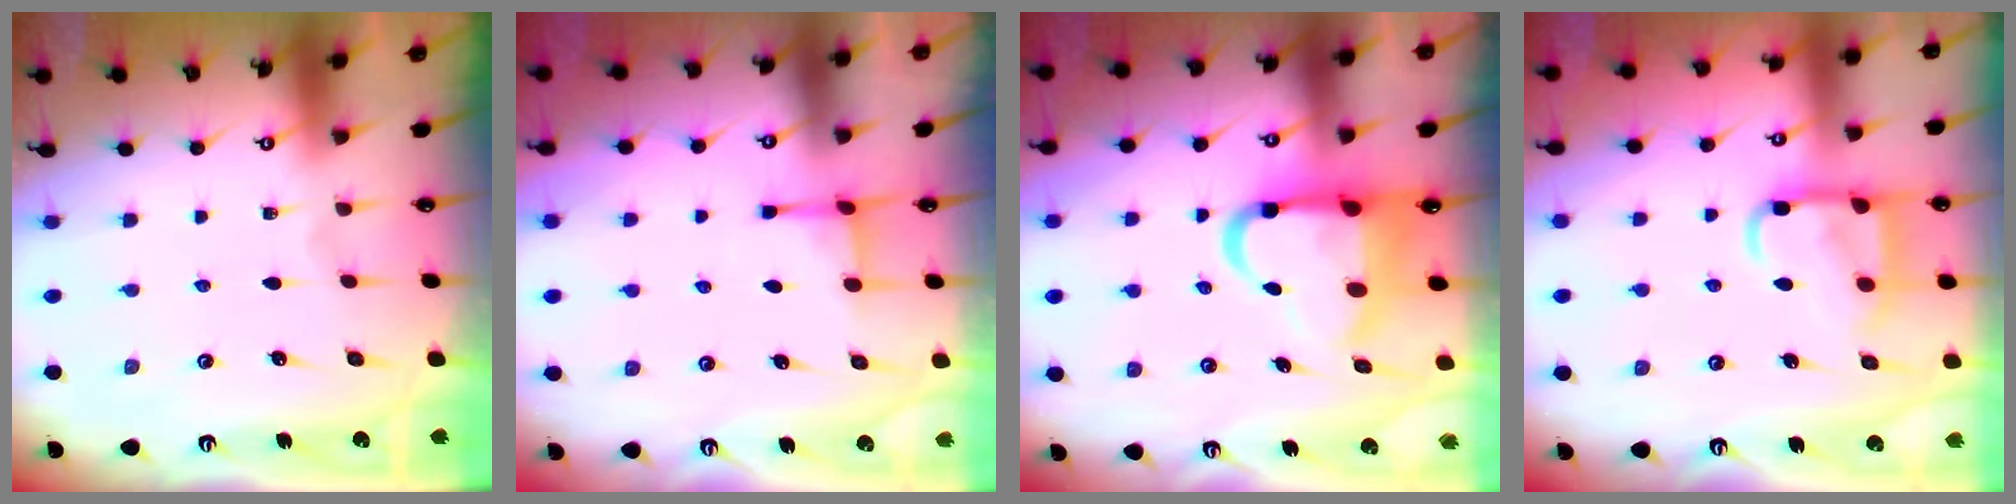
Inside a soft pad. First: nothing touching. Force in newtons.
{"total": 2.6, "press": 2.6, "slide": 0.7}
{"total": 12.0, "press": 11.8, "slide": 2.2}
{"total": 12.0, "press": 11.9, "slide": 1.4}